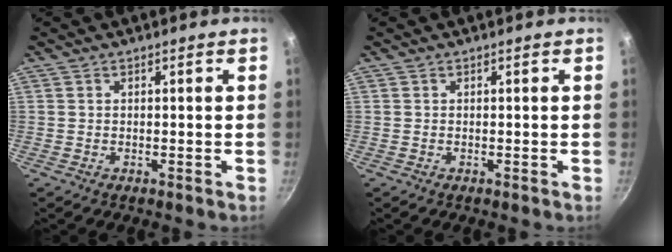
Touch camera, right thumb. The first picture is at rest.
{"total": 0.0}